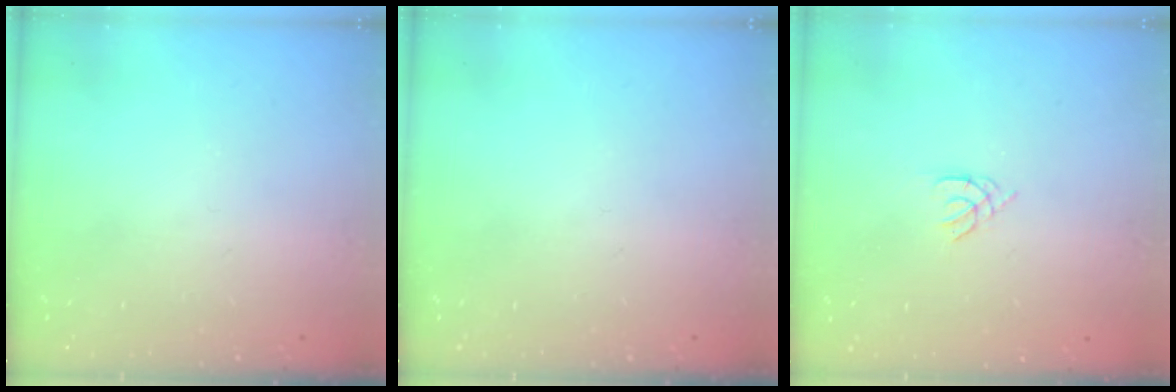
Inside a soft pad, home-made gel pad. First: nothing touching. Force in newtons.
{"total": 0.0}
{"total": 1.1, "press": 1.0, "slide": 0.3}